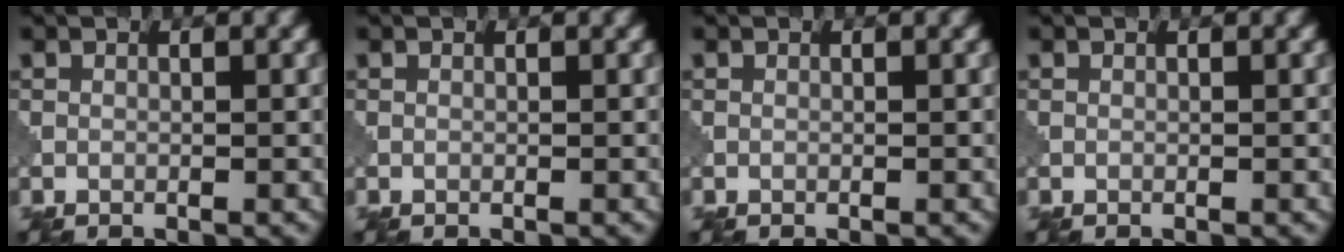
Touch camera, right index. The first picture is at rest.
{"total": 0.0}
{"total": 0.0}
{"total": 0.0}